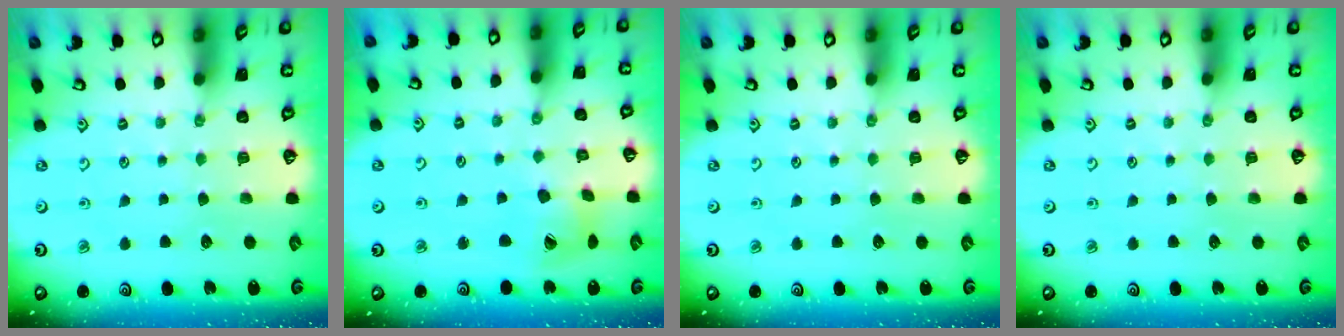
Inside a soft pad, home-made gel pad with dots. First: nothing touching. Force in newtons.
{"total": 10.7, "press": 10.6, "slide": 1.2}
{"total": 0.0}
{"total": 0.0}